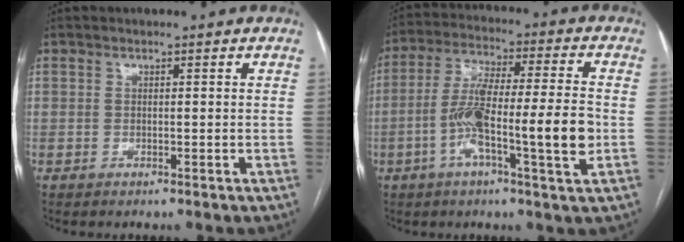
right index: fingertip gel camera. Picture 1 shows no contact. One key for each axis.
{"total": 14.3, "fx": -3.4, "fy": 0.9, "fz": 13.9, "tx": -0.252, "ty": 0.005, "tz": -0.064}